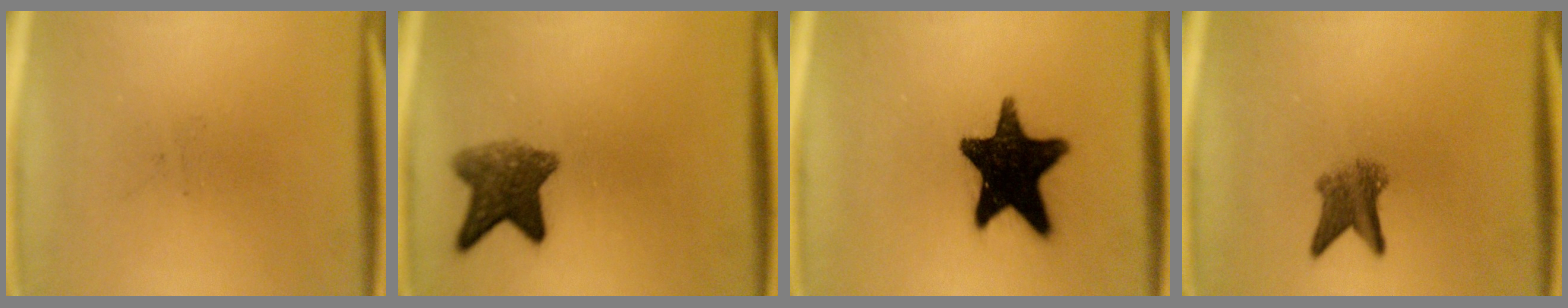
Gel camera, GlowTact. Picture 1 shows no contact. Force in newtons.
{"total": 6.7}
{"total": 17.4}
{"total": 4.3}